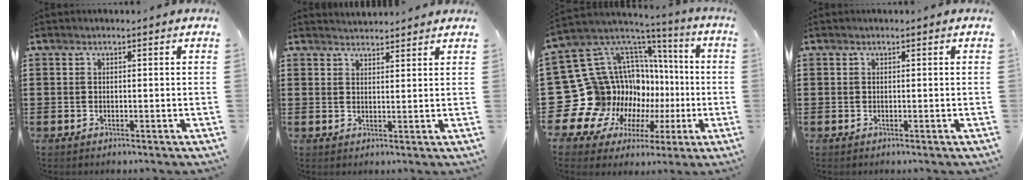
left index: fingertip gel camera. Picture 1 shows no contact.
{"total": 2.1, "force": [2.1, 0.1, 0.0], "torque": [-0.005, -0.002, 0.042]}
{"total": 18.2, "force": [-0.5, 16.3, 8.1], "torque": [-0.207, -0.062, 0.056]}
{"total": 0.0}